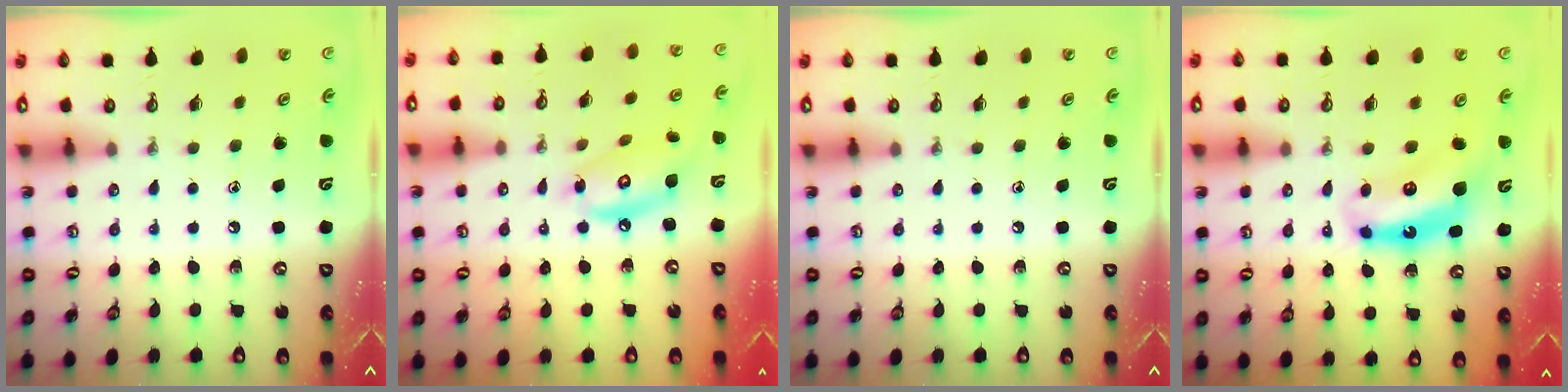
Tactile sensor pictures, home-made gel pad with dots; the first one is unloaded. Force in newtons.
{"total": 11.8, "press": 11.8, "slide": 1.0}
{"total": 0.0}
{"total": 8.2, "press": 8.2, "slide": 0.7}